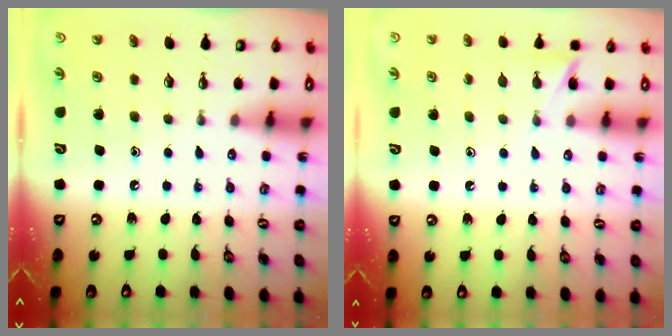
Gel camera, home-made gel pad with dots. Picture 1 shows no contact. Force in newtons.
{"total": 6.1, "press": 6.1, "slide": 0.5}